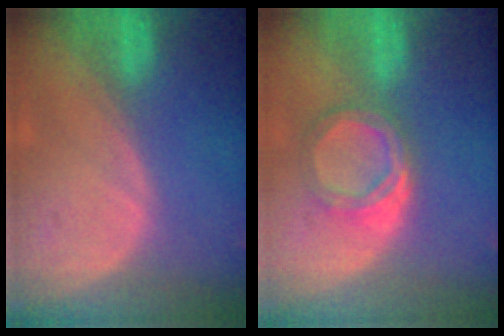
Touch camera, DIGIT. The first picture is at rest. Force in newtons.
{"total": 5.3, "press": 4.9, "slide": 2.0}